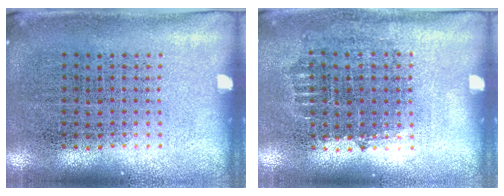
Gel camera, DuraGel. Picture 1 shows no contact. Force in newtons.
{"total": 0.7, "press": 0.7, "slide": 0.3}